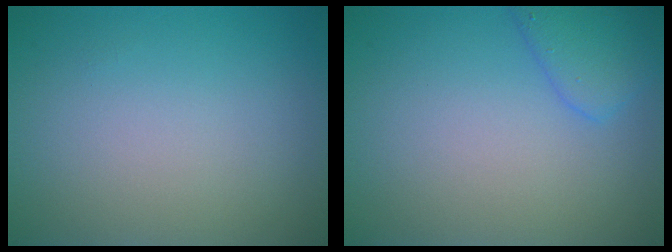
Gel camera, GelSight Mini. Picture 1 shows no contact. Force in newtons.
{"total": 2.7, "press": 2.7, "slide": 0.2}